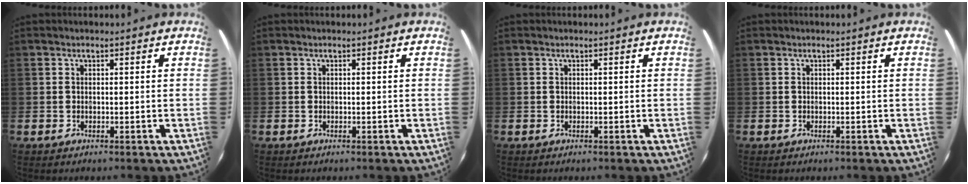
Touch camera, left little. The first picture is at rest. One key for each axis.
{"total": 0.0}
{"total": 0.0}
{"total": 0.0}